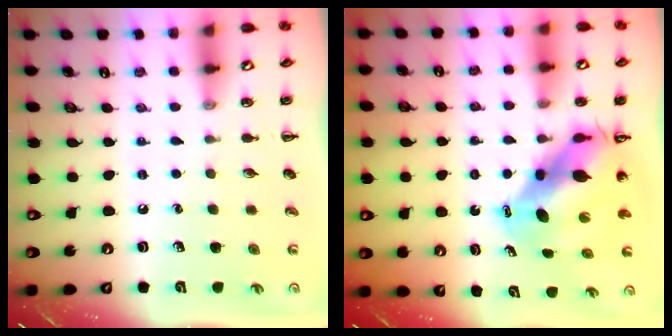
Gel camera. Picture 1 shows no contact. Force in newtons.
{"total": 10.1, "press": 9.7, "slide": 2.8}